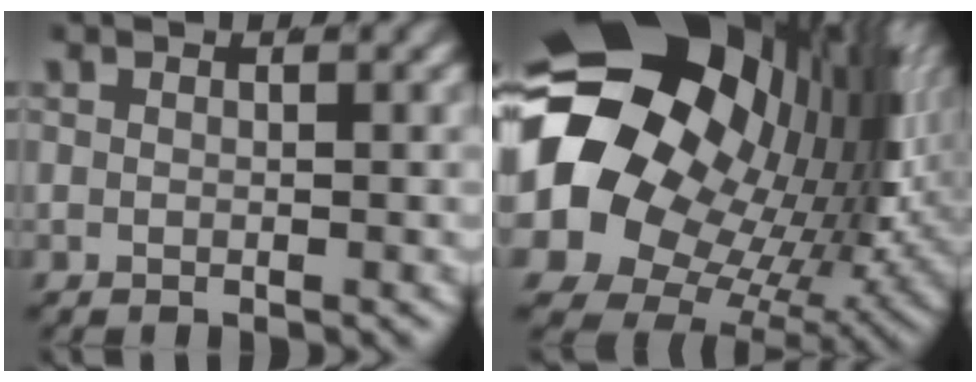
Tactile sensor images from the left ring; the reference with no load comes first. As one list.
[{"total": 33.4, "force": [3.1, 24.8, 22.2], "torque": [-0.359, -0.058, 0.041]}]